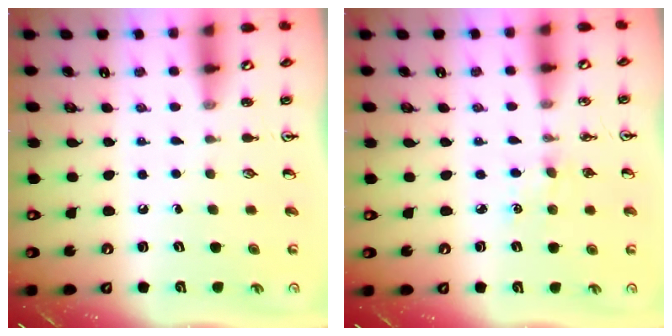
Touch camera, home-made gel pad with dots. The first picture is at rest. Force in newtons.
{"total": 2.7, "press": 2.7, "slide": 0.4}